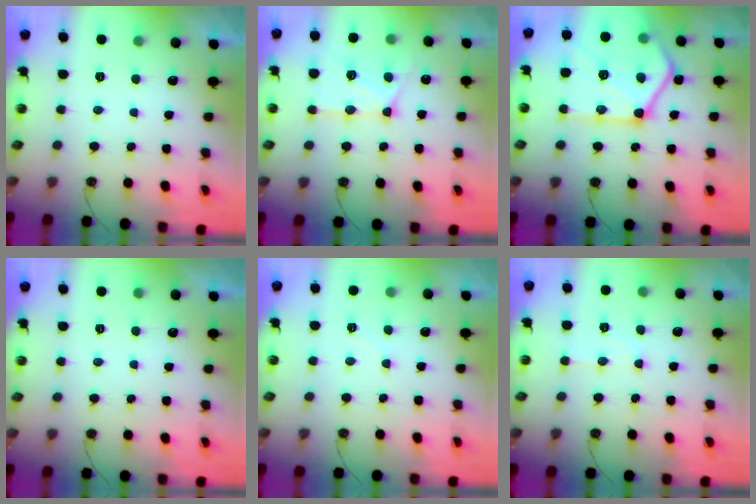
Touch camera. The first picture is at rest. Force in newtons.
{"total": 14.2, "press": 14.1, "slide": 1.0}
{"total": 24.2, "press": 24.1, "slide": 1.8}
{"total": 0.0}
{"total": 5.3, "press": 5.2, "slide": 0.8}
{"total": 5.9, "press": 5.9, "slide": 0.3}